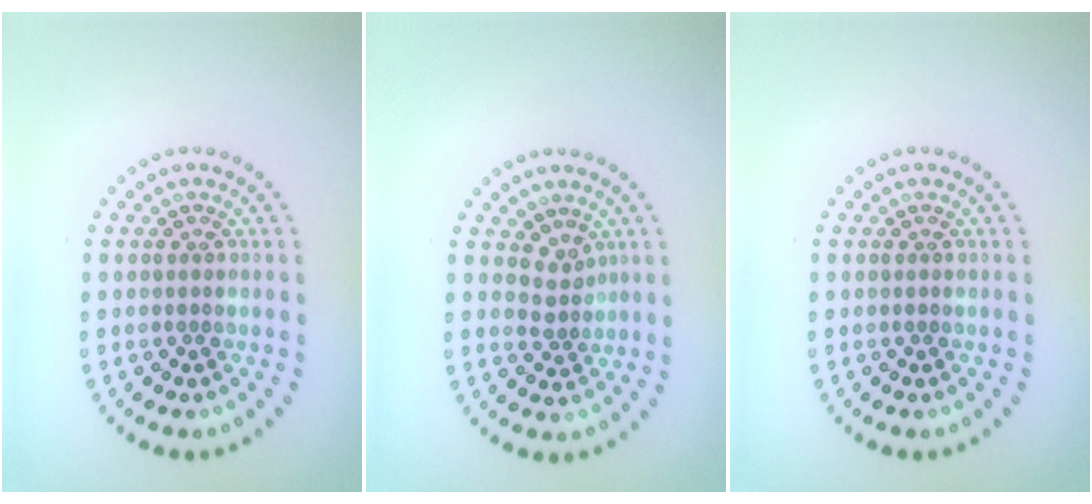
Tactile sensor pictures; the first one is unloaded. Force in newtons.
{"total": 1.7, "press": 1.2, "slide": 1.2}
{"total": 0.0}